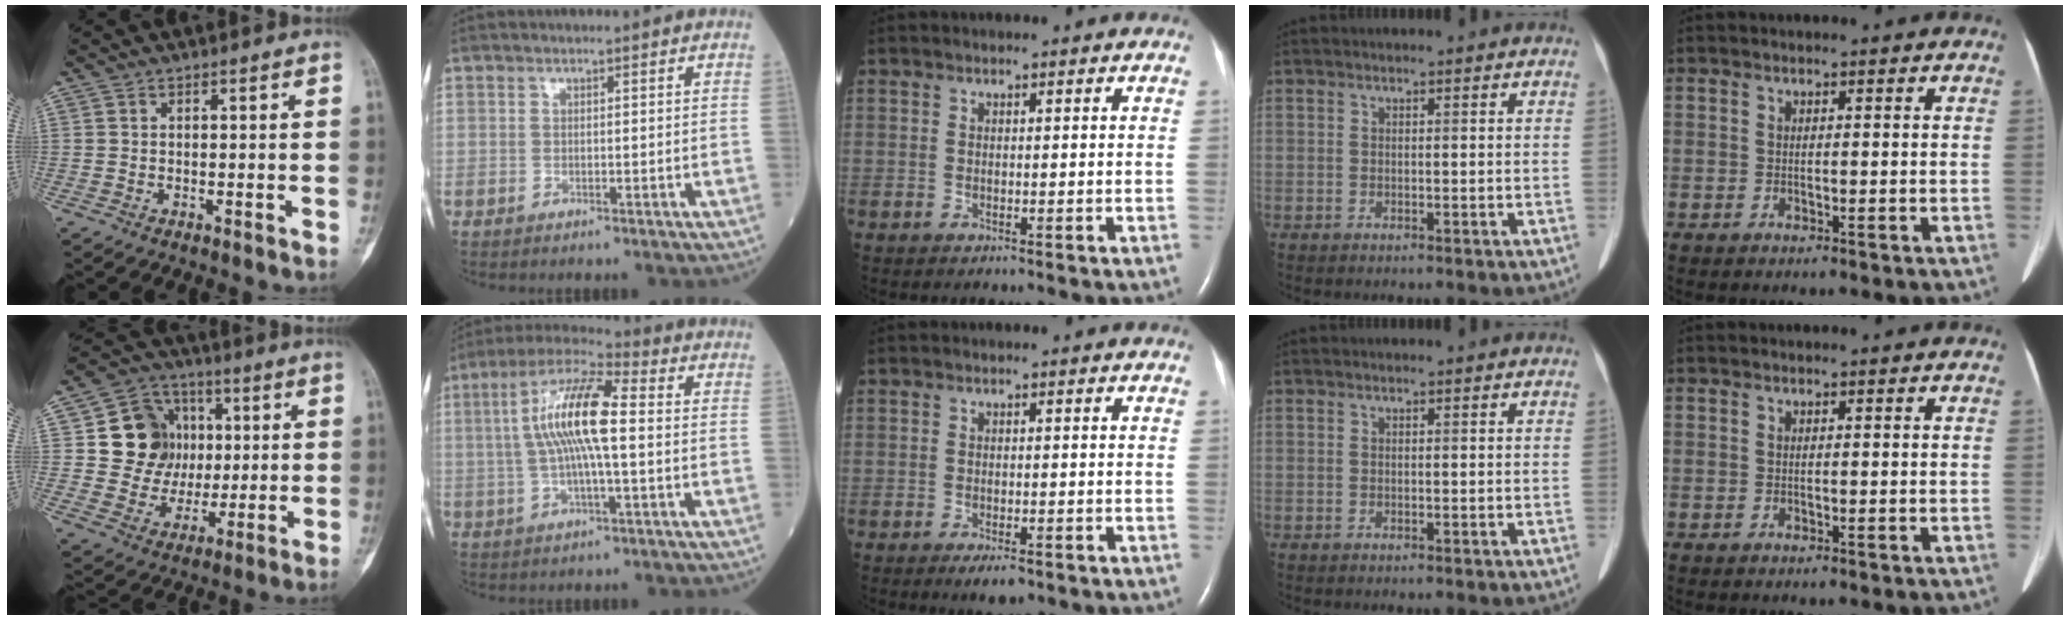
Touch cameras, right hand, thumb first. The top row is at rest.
{"thumb": {"total": 13.6, "force": [2.3, 12.2, 5.6], "torque": [-0.038, 0.005, 0.044]}, "index": {"total": 12.5, "force": [0.7, 2.0, 12.3], "torque": [-0.242, 0.021, 0.006]}, "middle": {"total": 2.7, "force": [-1.7, 0.8, 2.0], "torque": [-0.035, -0.003, -0.023]}}